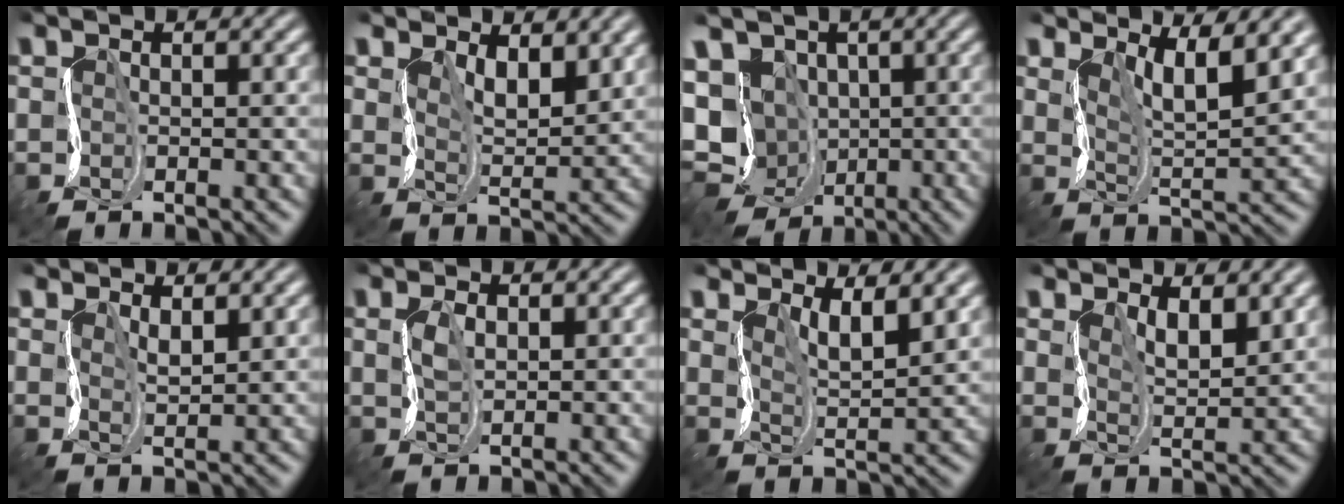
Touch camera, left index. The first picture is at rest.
{"total": 3.5, "force": [1.6, 1.6, 2.6], "torque": [-0.056, -0.014, 0.027]}
{"total": 10.4, "force": [-3.2, 8.4, 5.1], "torque": [-0.091, -0.016, -0.069]}
{"total": 5.4, "force": [3.1, 1.3, 4.2], "torque": [-0.070, -0.006, 0.044]}
{"total": 1.1, "force": [0.6, 0.3, 0.9], "torque": [-0.024, -0.006, 0.010]}
{"total": 1.4, "force": [-0.2, 0.9, 1.1], "torque": [-0.029, -0.002, -0.005]}
{"total": 3.4, "force": [1.8, 1.0, 2.8], "torque": [-0.057, -0.010, 0.027]}
{"total": 3.0, "force": [1.4, 1.2, 2.4], "torque": [-0.052, -0.012, 0.025]}